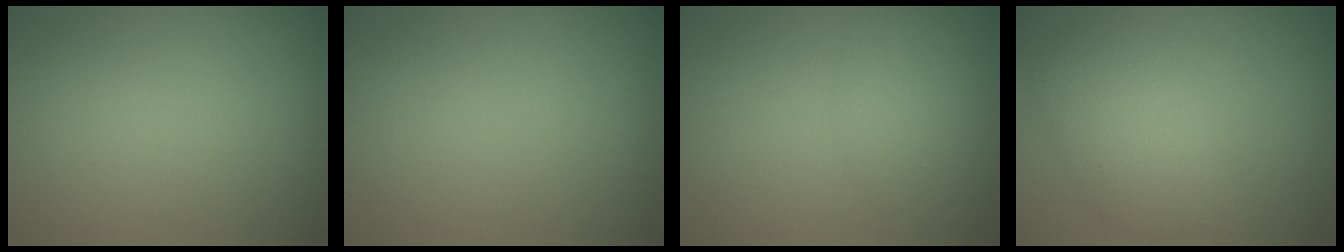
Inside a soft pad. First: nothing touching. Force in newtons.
{"total": 0.0}
{"total": 1.9, "press": 1.9, "slide": 0.1}
{"total": 4.9, "press": 4.9, "slide": 0.2}